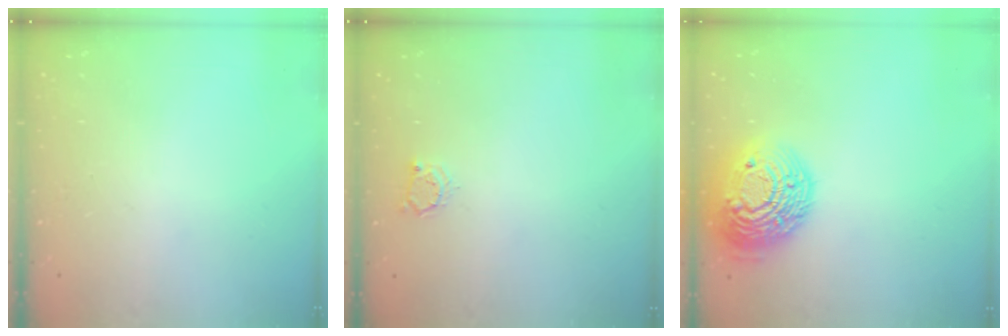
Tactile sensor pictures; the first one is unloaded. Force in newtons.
{"total": 3.1, "press": 3.0, "slide": 0.5}
{"total": 19.0, "press": 18.9, "slide": 1.2}